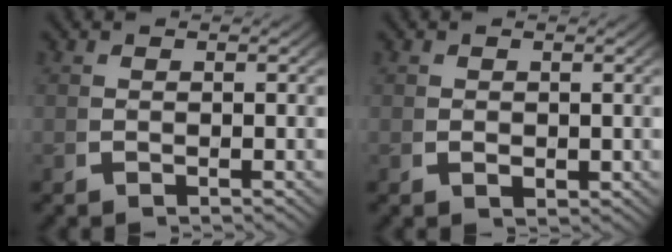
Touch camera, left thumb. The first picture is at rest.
{"total": 1.3, "force": [0.2, 1.1, 0.7], "torque": [-0.014, -0.009, 0.009]}